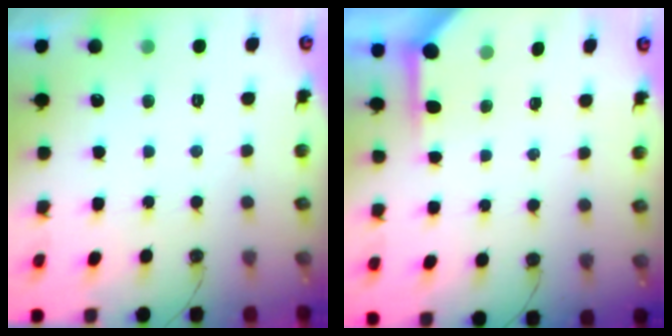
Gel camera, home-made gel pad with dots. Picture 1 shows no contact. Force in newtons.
{"total": 4.0, "press": 4.0, "slide": 0.3}